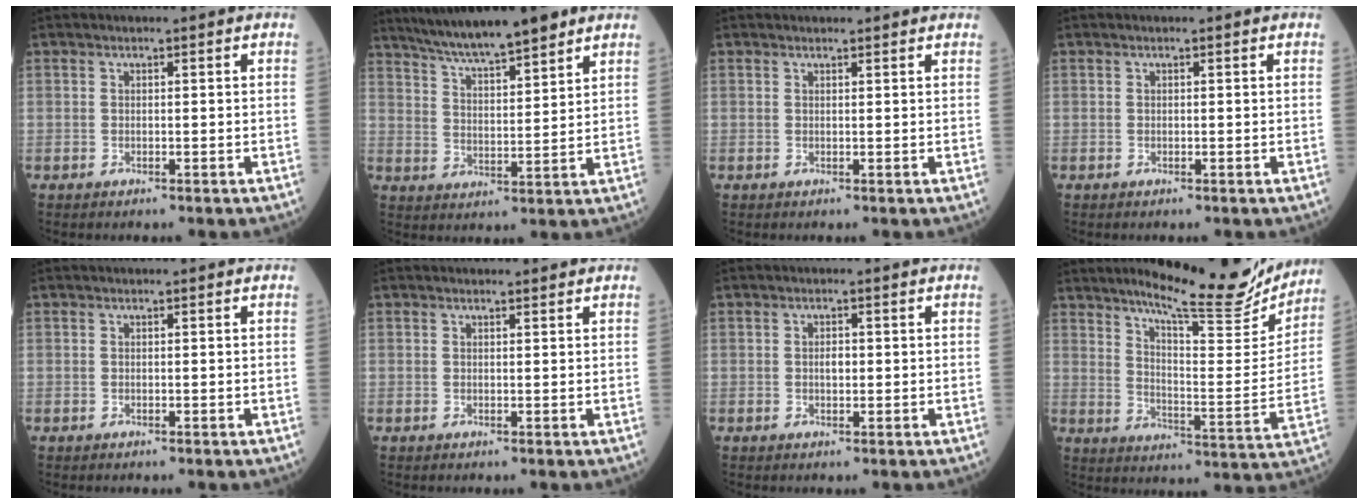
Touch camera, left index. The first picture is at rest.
{"total": 7.7, "force": [6.6, 0.2, 4.1], "torque": [-0.073, 0.020, 0.116]}
{"total": 1.4, "force": [1.4, 0.2, 0.2], "torque": [-0.010, 0.004, 0.016]}
{"total": 0.0}
{"total": 0.0}
{"total": 0.7, "force": [0.7, 0.2, 0.0], "torque": [-0.010, -0.004, 0.009]}
{"total": 1.4, "force": [-0.1, 0.8, 1.2], "torque": [-0.021, -0.002, -0.003]}
{"total": 17.9, "force": [15.7, 2.1, 8.3], "torque": [-0.121, -0.041, 0.212]}